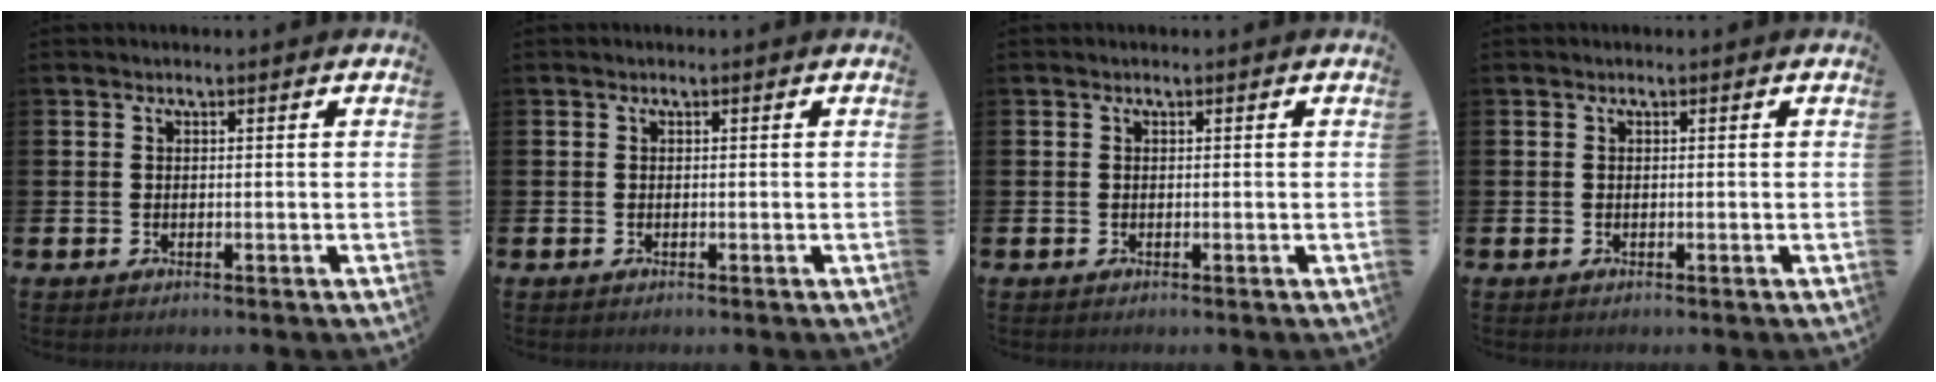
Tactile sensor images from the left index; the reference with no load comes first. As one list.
[{"total": 0.0}, {"total": 0.0}, {"total": 0.0}]